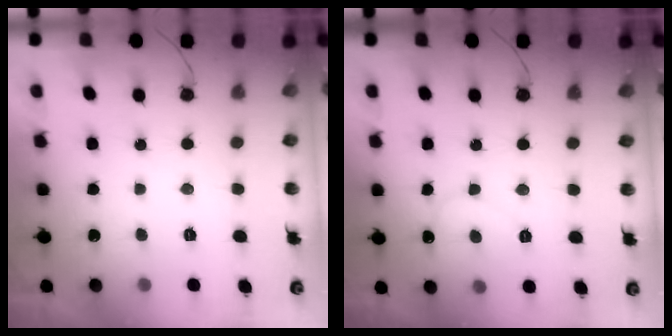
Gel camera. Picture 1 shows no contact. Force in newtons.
{"total": 6.9, "press": 6.9, "slide": 0.6}